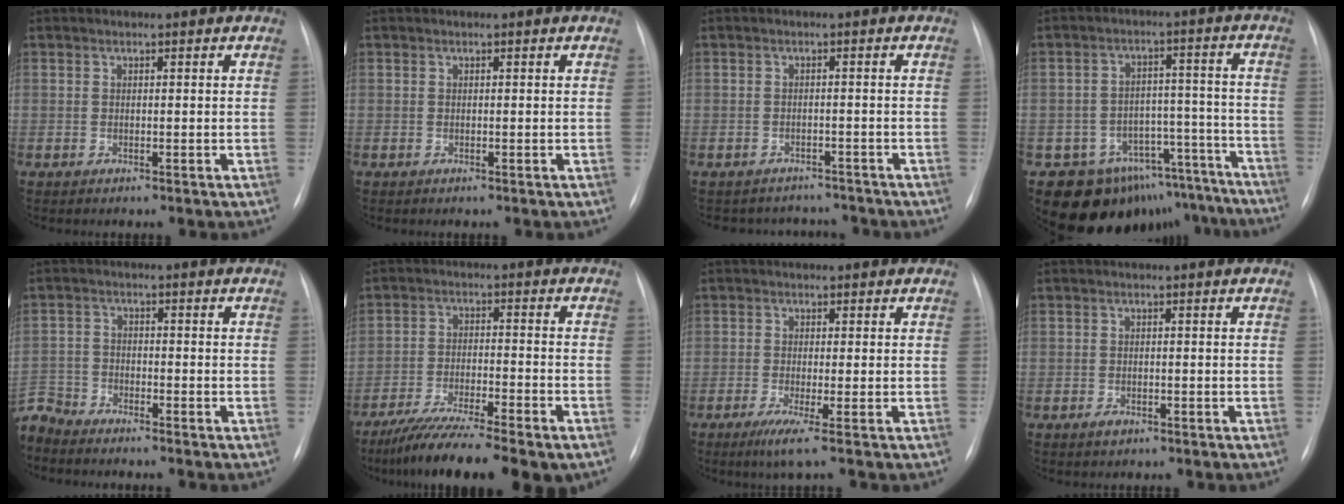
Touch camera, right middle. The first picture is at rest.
{"total": 0.0}
{"total": 6.5, "force": [-6.0, 2.4, -0.1], "torque": [0.004, 0.019, -0.070]}
{"total": 16.6, "force": [-14.1, 8.5, 2.2], "torque": [-0.012, 0.069, -0.180]}
{"total": 5.7, "force": [-5.6, 0.9, 0.2], "torque": [-0.002, -0.008, -0.112]}
{"total": 14.4, "force": [-11.2, 1.7, 8.9], "torque": [-0.150, -0.031, -0.182]}
{"total": 3.1, "force": [-1.7, -0.7, 2.5], "torque": [-0.051, -0.014, -0.037]}
{"total": 1.3, "force": [-0.8, 0.7, 0.7], "torque": [-0.012, 0.001, -0.010]}